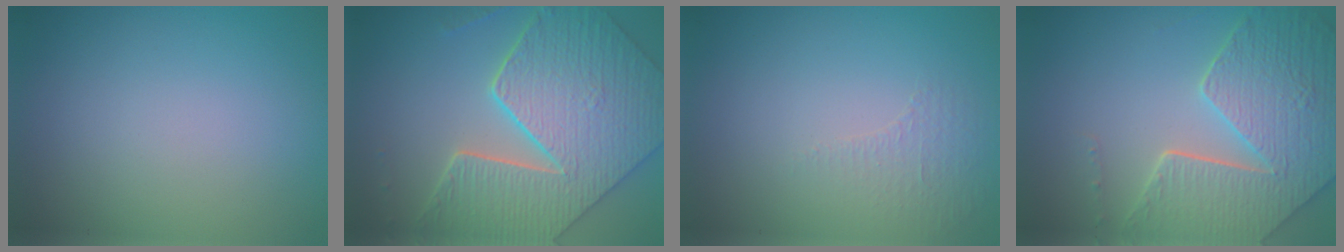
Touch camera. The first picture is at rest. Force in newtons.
{"total": 8.2, "press": 6.8, "slide": 4.5}
{"total": 0.9, "press": 0.5, "slide": 0.8}
{"total": 8.4, "press": 6.0, "slide": 5.8}